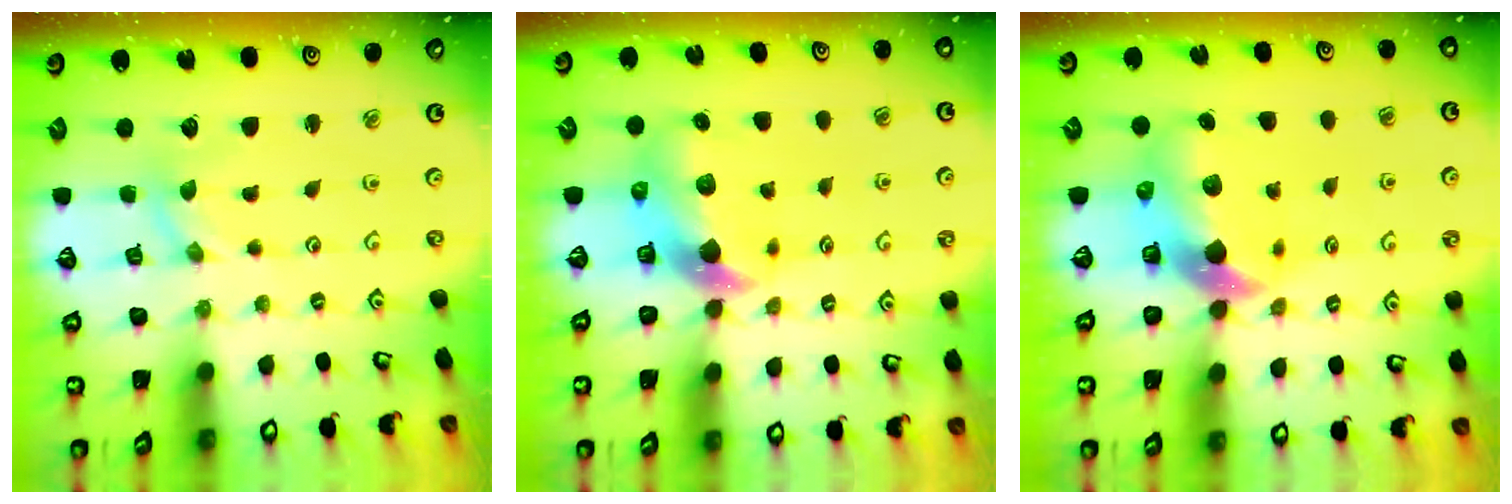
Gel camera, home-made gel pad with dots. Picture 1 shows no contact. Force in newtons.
{"total": 7.6, "press": 7.6, "slide": 1.1}
{"total": 8.6, "press": 8.5, "slide": 1.4}